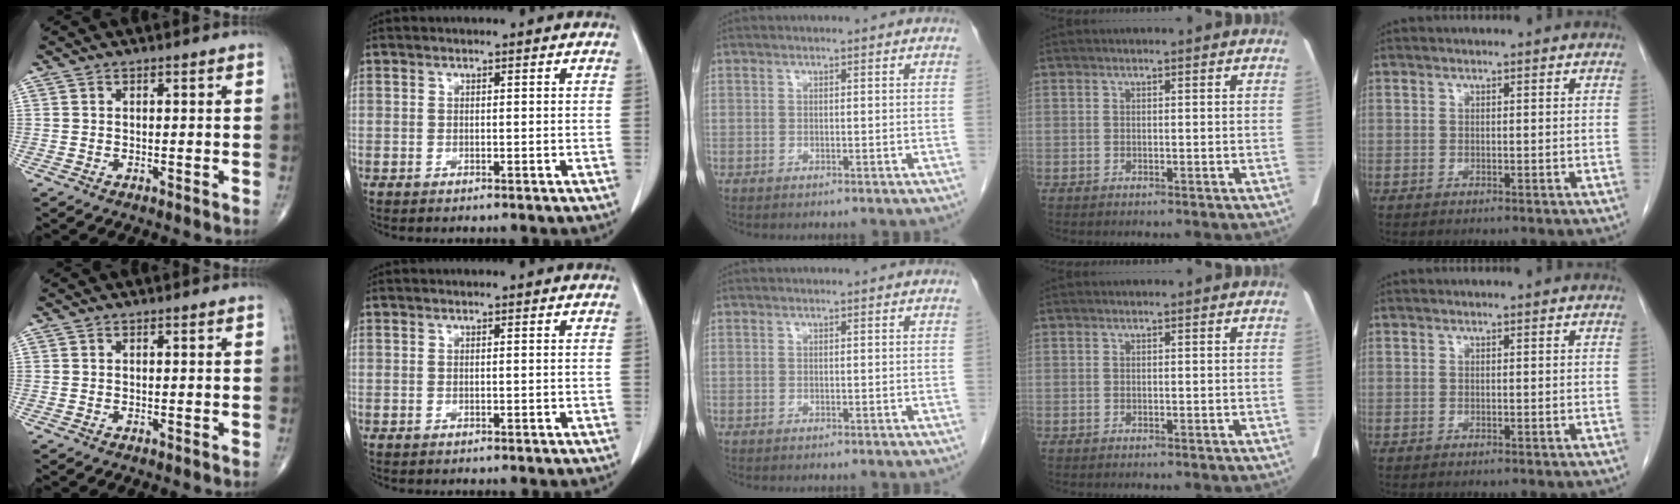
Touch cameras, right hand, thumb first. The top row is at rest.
{}